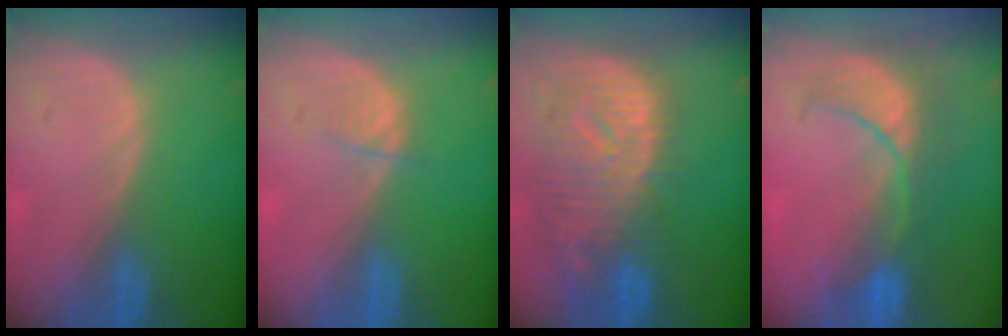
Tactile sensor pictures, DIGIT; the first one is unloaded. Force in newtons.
{"total": 1.6, "press": 1.5, "slide": 0.2}
{"total": 12.3, "press": 10.6, "slide": 6.1}
{"total": 8.0, "press": 7.8, "slide": 1.6}